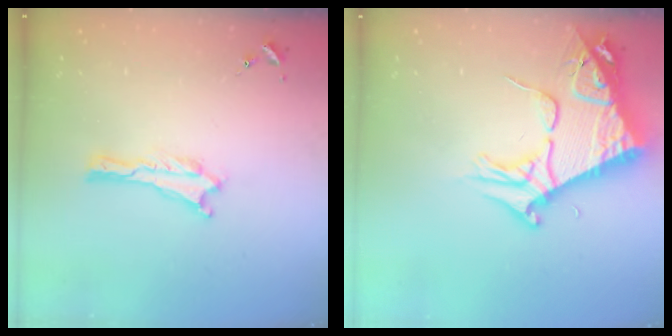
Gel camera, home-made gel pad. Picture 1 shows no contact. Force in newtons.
{"total": 10.0, "press": 9.9, "slide": 1.3}